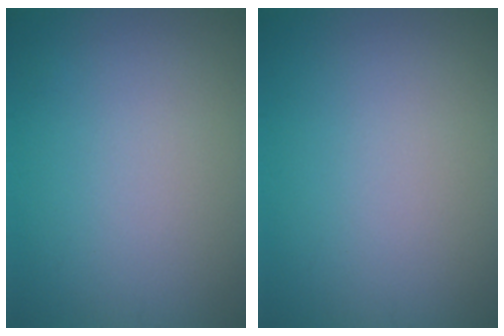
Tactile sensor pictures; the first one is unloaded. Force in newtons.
{"total": 0.0}